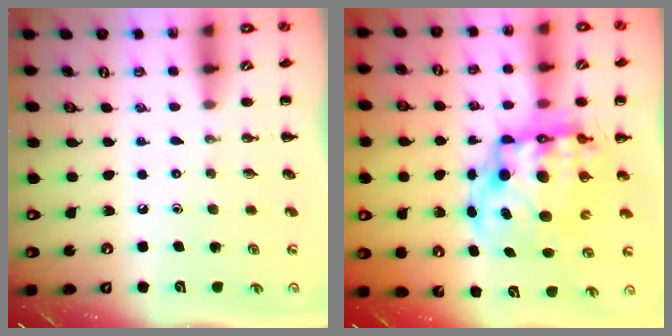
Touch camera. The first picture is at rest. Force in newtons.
{"total": 15.6, "press": 15.1, "slide": 3.9}